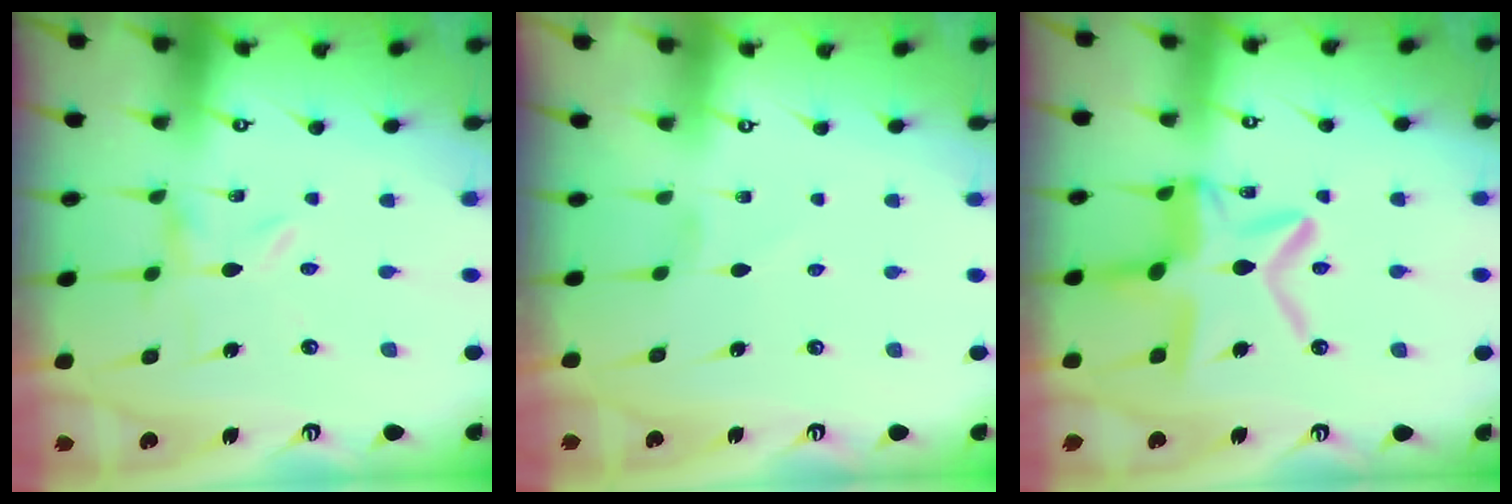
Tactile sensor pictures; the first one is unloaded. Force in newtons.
{"total": 0.0}
{"total": 14.9, "press": 14.8, "slide": 1.4}